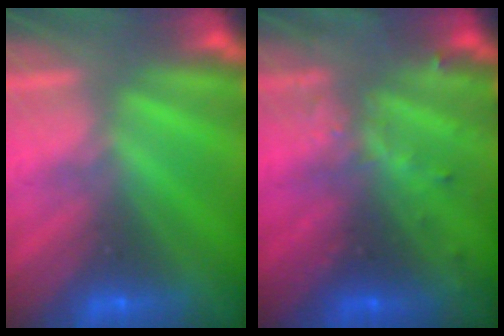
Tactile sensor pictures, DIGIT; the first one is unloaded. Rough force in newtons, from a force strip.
{"total": 3.6}